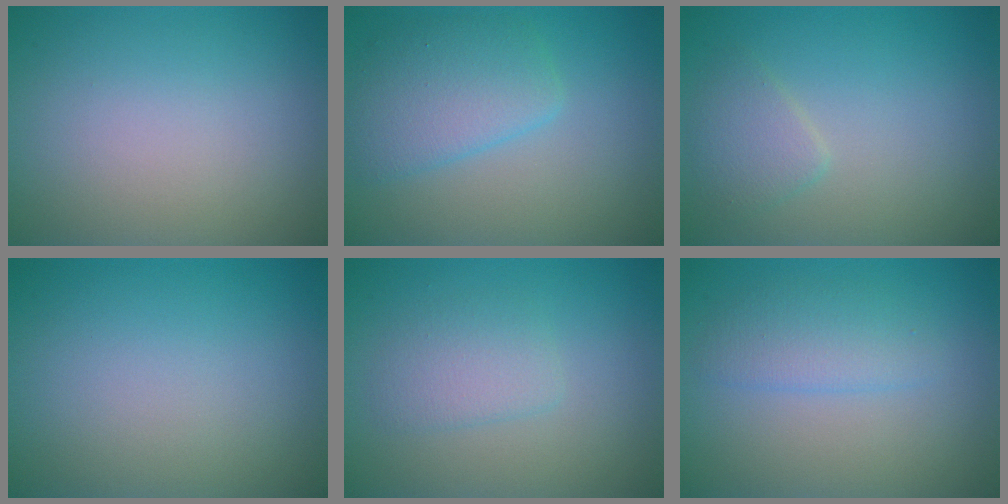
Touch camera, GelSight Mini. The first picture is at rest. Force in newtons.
{"total": 4.1, "press": 4.1, "slide": 0.2}
{"total": 2.0, "press": 2.0, "slide": 0.1}
{"total": 0.0}
{"total": 2.1, "press": 2.1, "slide": 0.1}
{"total": 2.4, "press": 2.4, "slide": 0.1}